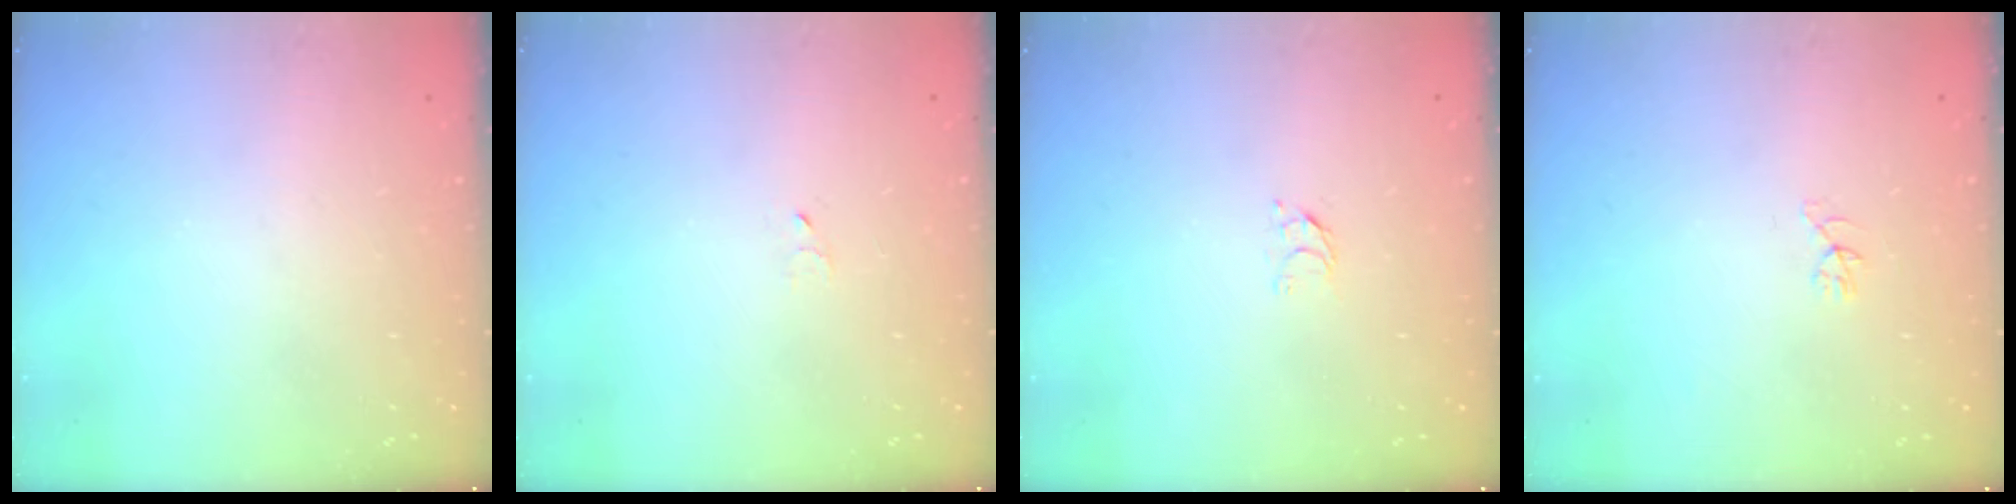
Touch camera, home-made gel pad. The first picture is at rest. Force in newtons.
{"total": 2.4, "press": 2.4, "slide": 0.2}
{"total": 2.8, "press": 2.8, "slide": 0.3}
{"total": 4.0, "press": 4.0, "slide": 0.3}